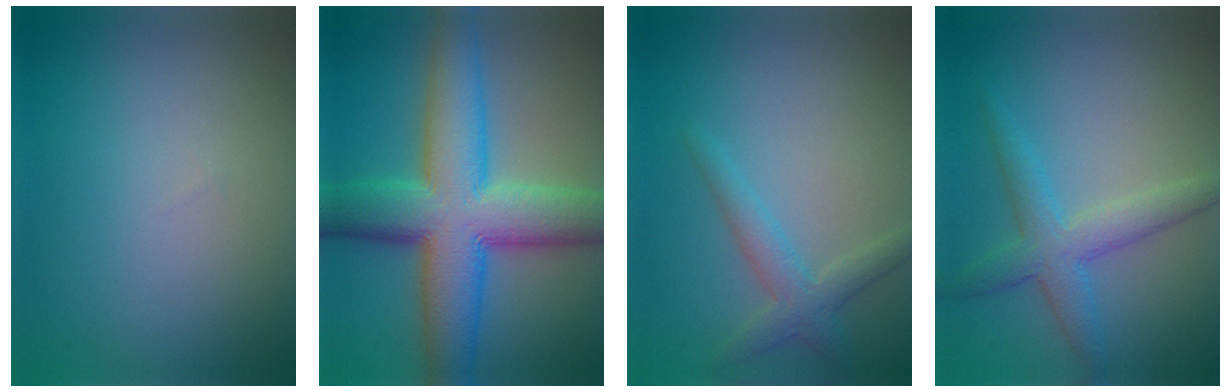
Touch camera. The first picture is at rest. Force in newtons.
{"total": 11.7, "press": 11.7, "slide": 0.2}
{"total": 2.7, "press": 2.7, "slide": 0.1}
{"total": 3.8, "press": 3.8, "slide": 0.2}